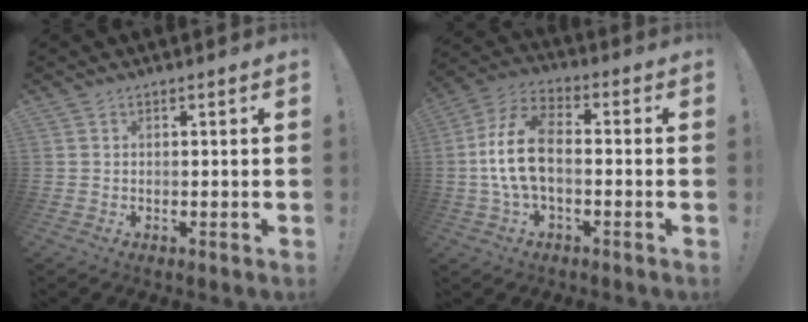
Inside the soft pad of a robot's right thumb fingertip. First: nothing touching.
{"total": 13.6, "force": [-1.1, 7.4, 11.3], "torque": [-0.230, 0.011, -0.021]}